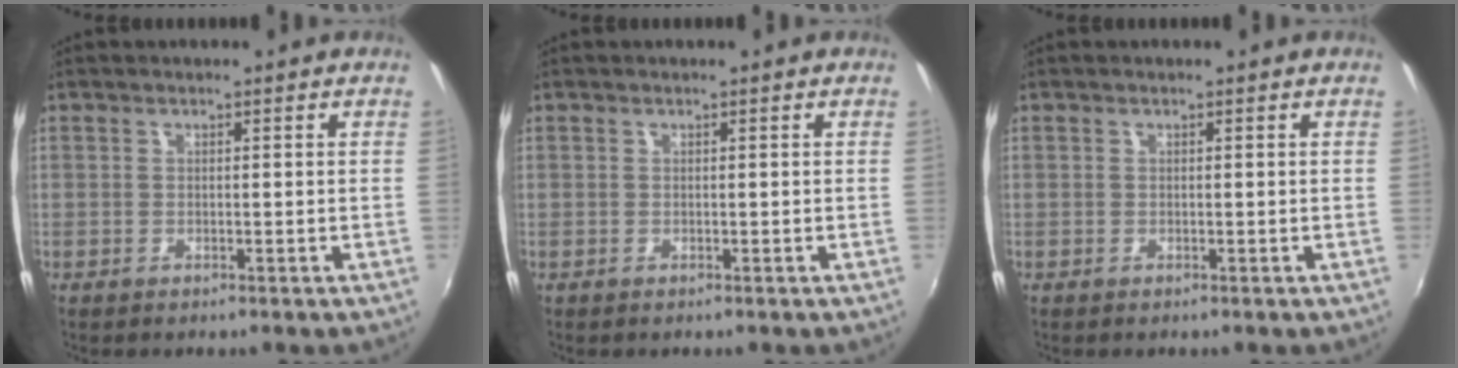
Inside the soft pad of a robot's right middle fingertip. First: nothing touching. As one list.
[{"total": 0.0}, {"total": 0.0}]